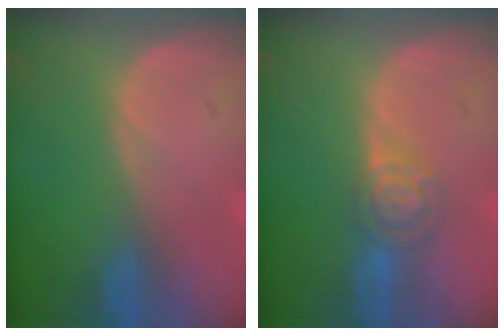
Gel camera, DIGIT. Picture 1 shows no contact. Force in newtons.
{"total": 5.0, "press": 4.3, "slide": 2.5}